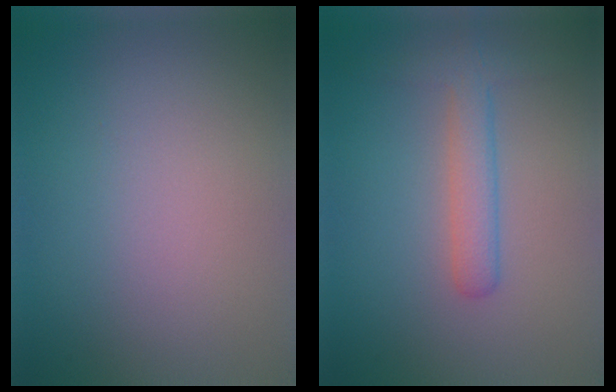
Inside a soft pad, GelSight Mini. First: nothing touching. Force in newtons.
{"total": 3.0, "press": 3.0, "slide": 0.0}